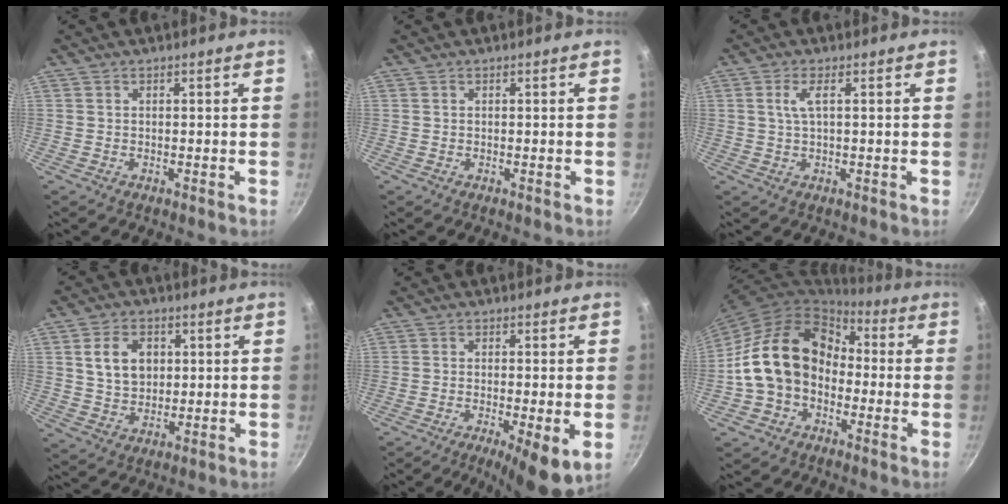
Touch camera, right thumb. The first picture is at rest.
{"total": 0.0}
{"total": 3.1, "force": [0.7, 0.7, 2.9], "torque": [-0.067, 0.003, 0.017]}
{"total": 8.6, "force": [2.0, 6.3, 5.5], "torque": [-0.076, -0.004, 0.038]}
{"total": 9.0, "force": [-3.0, 2.1, 8.2], "torque": [-0.126, -0.002, -0.042]}
{"total": 16.1, "force": [-1.5, 12.5, 10.0], "torque": [-0.147, 0.055, -0.039]}